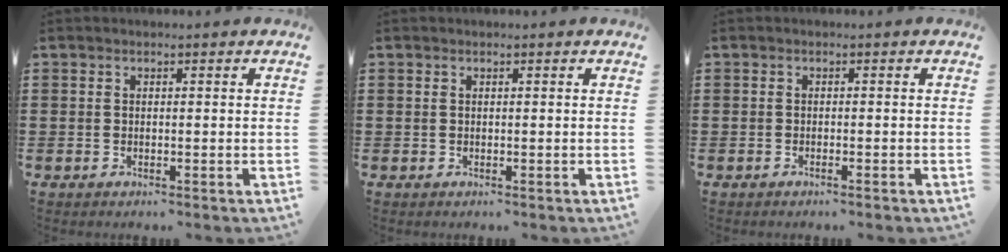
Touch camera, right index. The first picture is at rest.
{"total": 0.0}
{"total": 0.6, "force": [-0.5, -0.2, 0.0], "torque": [-0.002, -0.002, -0.011]}